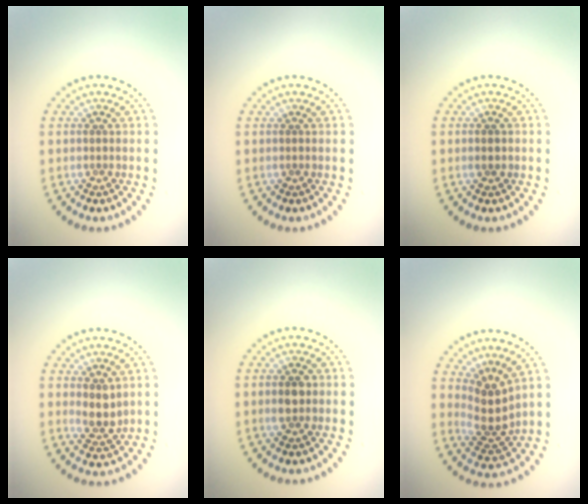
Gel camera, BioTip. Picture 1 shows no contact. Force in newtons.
{"total": 0.0}
{"total": 1.1, "press": 1.1, "slide": 0.0}
{"total": 2.4, "press": 2.0, "slide": 1.3}
{"total": 1.7, "press": 1.7, "slide": 0.2}
{"total": 3.5, "press": 2.5, "slide": 2.5}